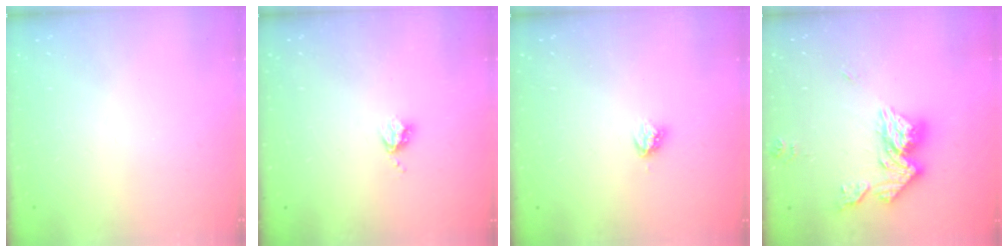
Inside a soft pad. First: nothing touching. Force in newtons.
{"total": 3.5, "press": 3.4, "slide": 0.5}
{"total": 3.8, "press": 3.8, "slide": 0.4}
{"total": 14.8, "press": 14.7, "slide": 1.6}